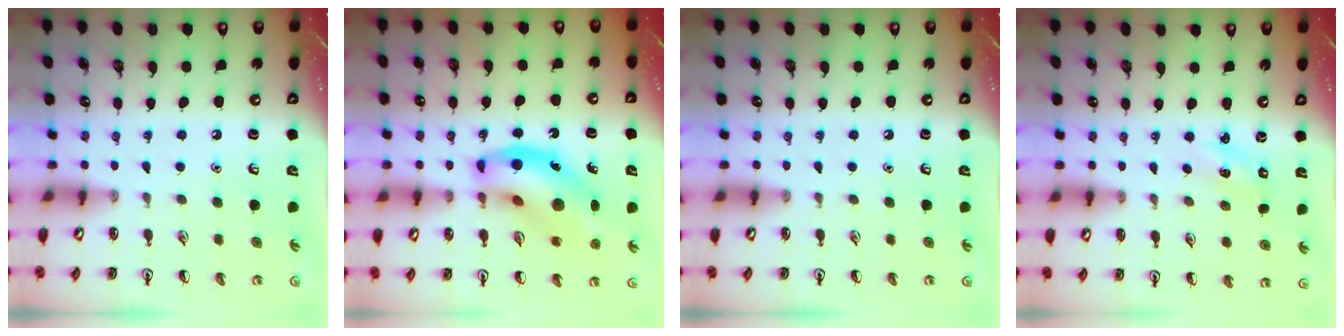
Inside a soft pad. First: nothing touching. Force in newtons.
{"total": 17.4, "press": 16.9, "slide": 4.5}
{"total": 0.0}
{"total": 1.4, "press": 1.3, "slide": 0.5}